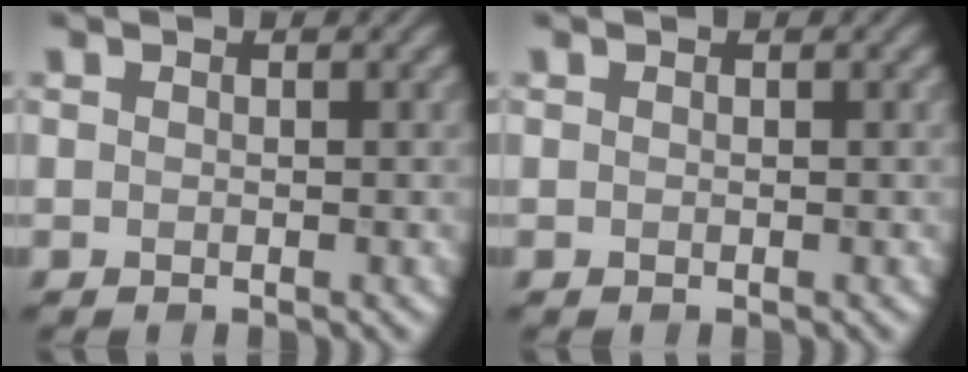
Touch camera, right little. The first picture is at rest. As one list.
[{"total": 0.0}]